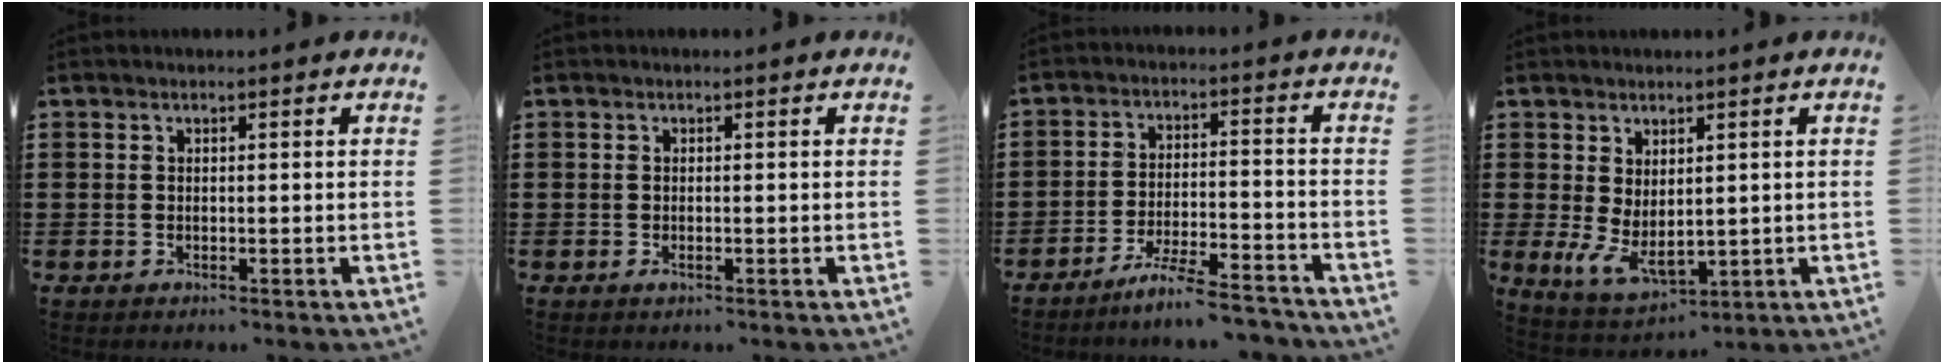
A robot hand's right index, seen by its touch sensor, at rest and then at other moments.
{"total": 0.6, "force": [-0.2, 0.2, 0.6], "torque": [-0.013, -0.004, -0.002]}
{"total": 6.5, "force": [-5.8, -0.1, 2.9], "torque": [-0.053, -0.008, -0.109]}
{"total": 3.9, "force": [0.3, 2.1, 3.3], "torque": [-0.075, -0.007, 0.004]}